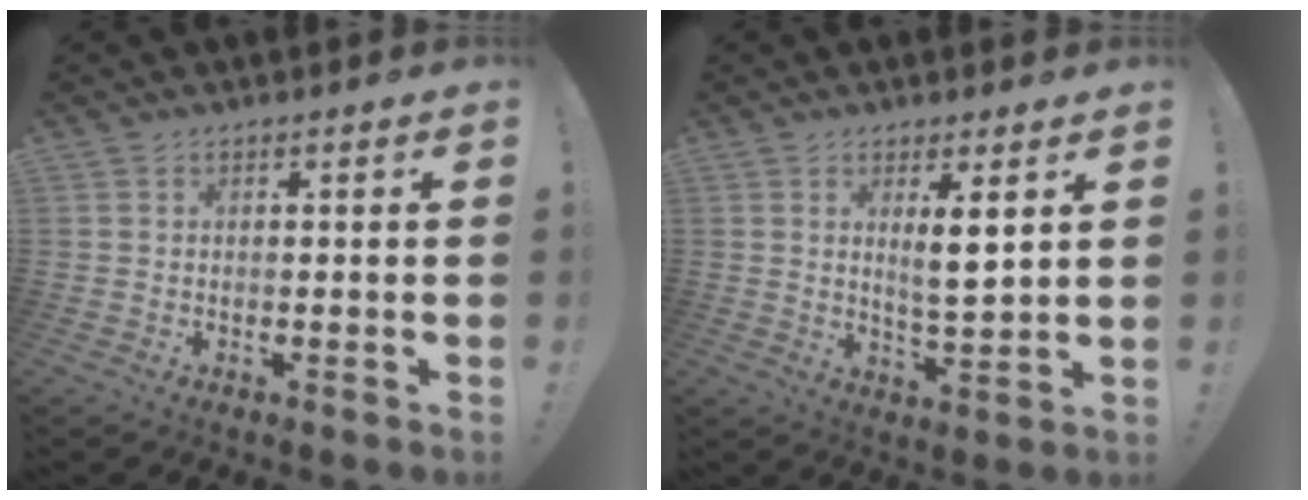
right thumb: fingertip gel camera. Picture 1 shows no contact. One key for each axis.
{"total": 6.7, "fx": 3.0, "fy": 1.1, "fz": 5.8, "tx": -0.087, "ty": -0.018, "tz": 0.046}